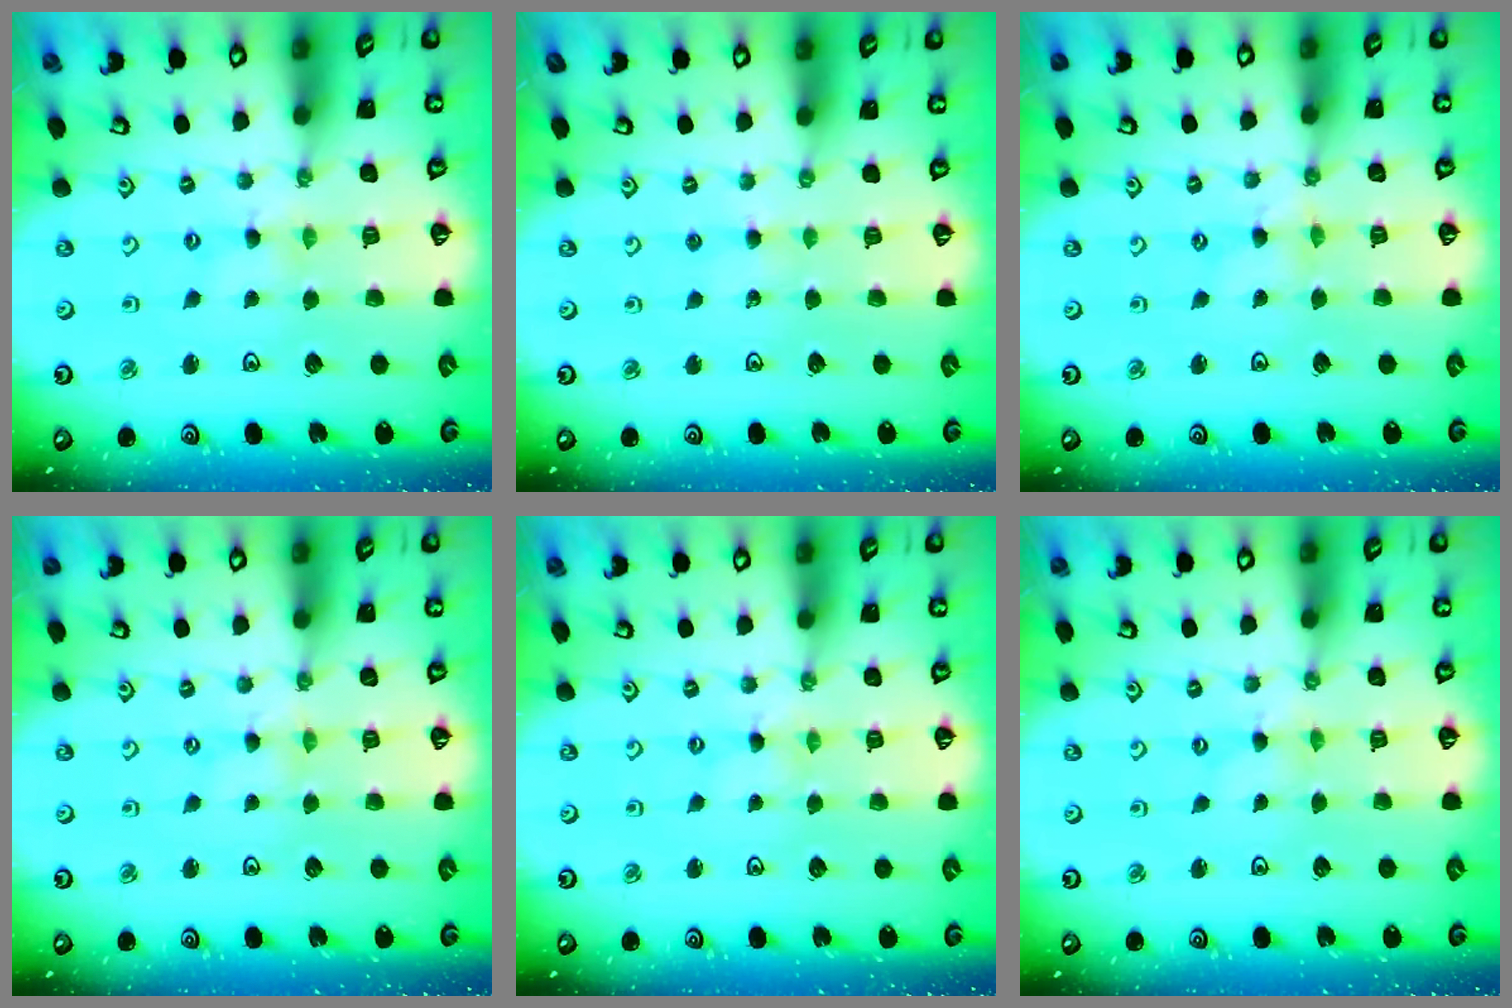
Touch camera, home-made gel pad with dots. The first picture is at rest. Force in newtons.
{"total": 2.2, "press": 2.2, "slide": 0.2}
{"total": 0.0}
{"total": 0.0}
{"total": 0.0}
{"total": 0.0}